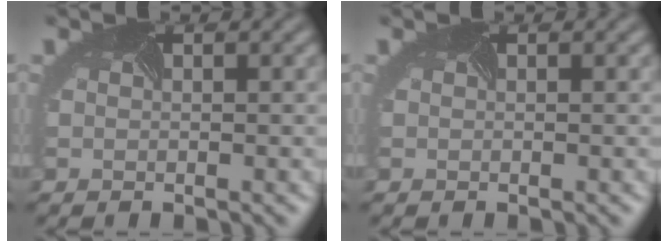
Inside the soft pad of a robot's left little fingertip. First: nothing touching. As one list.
[{"total": 0.0}]